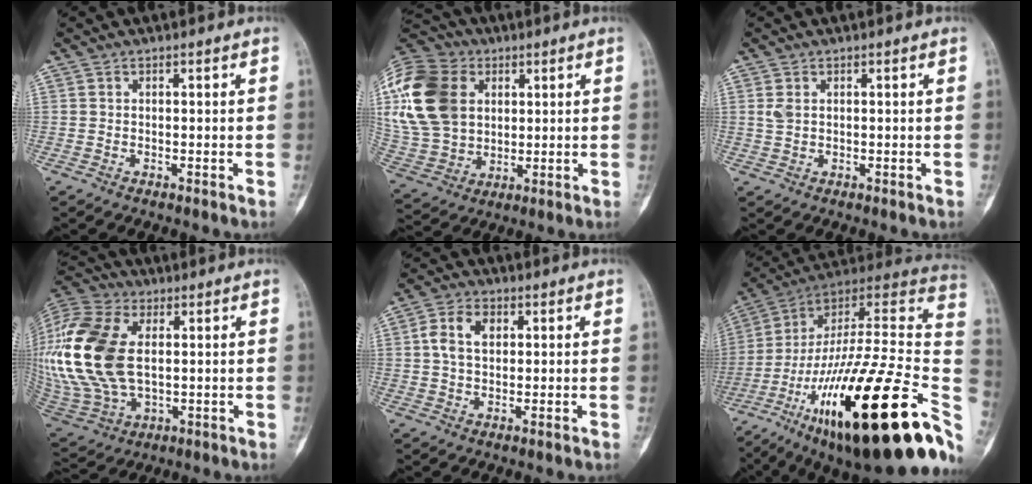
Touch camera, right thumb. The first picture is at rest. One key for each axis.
{"total": 22.5, "fx": 5.3, "fy": 16.8, "fz": 14.0, "tx": -0.294, "ty": 0.009, "tz": 0.103}
{"total": 2.0, "fx": 0.4, "fy": 1.3, "fz": 1.5, "tx": -0.035, "ty": 0.003, "tz": 0.010}
{"total": 25.6, "fx": 2.9, "fy": 15.6, "fz": 20.1, "tx": -0.467, "ty": -0.005, "tz": 0.062}
{"total": 5.7, "fx": 1.2, "fy": 3.7, "fz": 4.1, "tx": -0.077, "ty": 0.011, "tz": 0.019}
{"total": 39.0, "fx": -14.4, "fy": 10.0, "fz": 34.8, "tx": -0.479, "ty": 0.060, "tz": -0.239}